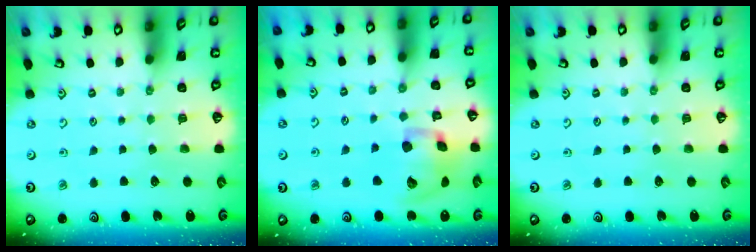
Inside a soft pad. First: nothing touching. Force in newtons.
{"total": 16.3, "press": 16.1, "slide": 2.7}
{"total": 0.0}